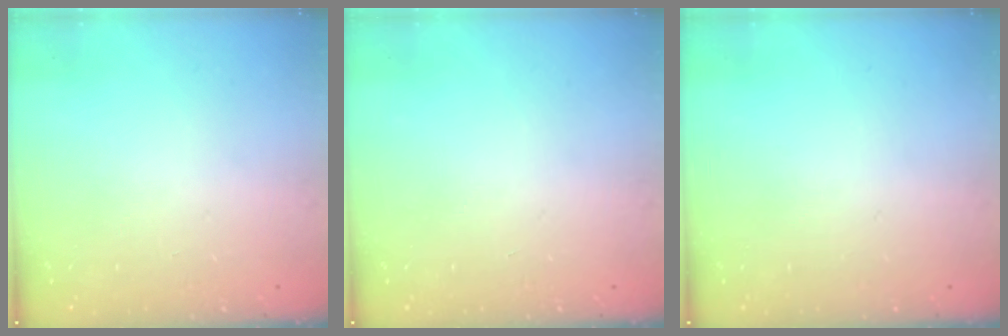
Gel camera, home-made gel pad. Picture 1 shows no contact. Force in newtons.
{"total": 0.0}
{"total": 0.0}